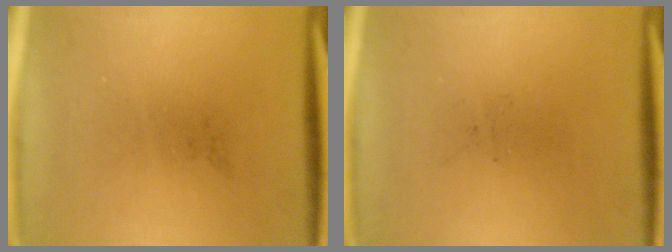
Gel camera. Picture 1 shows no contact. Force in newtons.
{"total": 0.0}